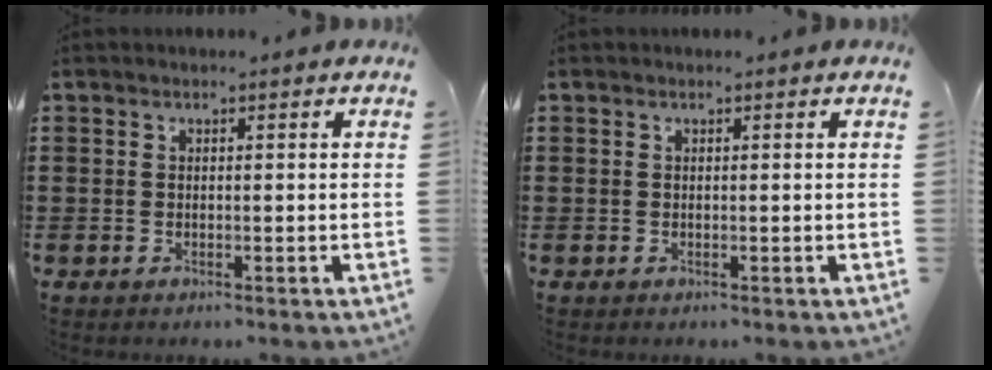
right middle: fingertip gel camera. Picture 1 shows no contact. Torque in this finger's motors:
{"motor_torque": [-0.28, -0.13, 0.08, 0.02]}